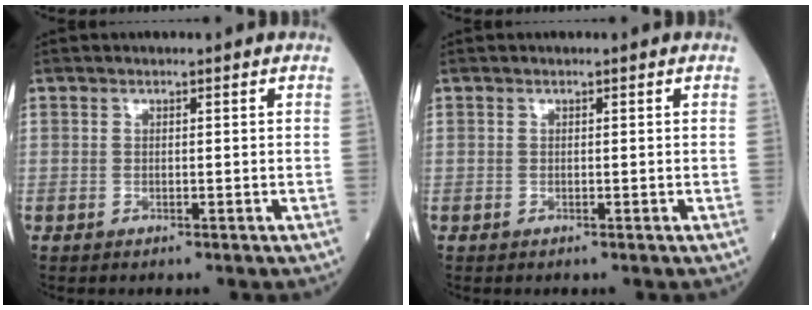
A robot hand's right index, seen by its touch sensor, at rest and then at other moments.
{"total": 0.0}